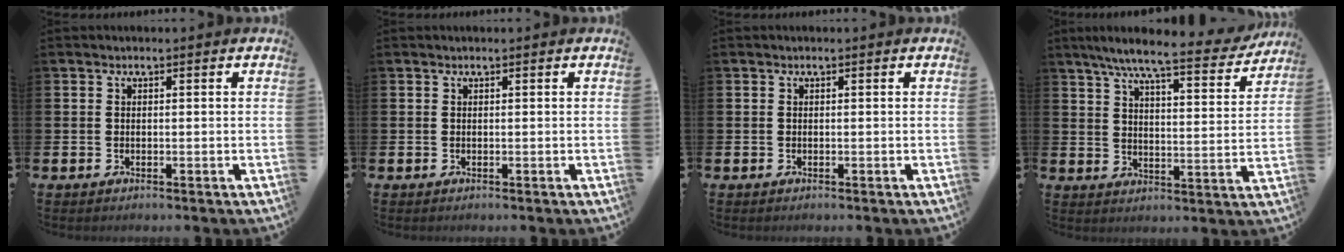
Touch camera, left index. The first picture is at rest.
{"total": 0.0}
{"total": 0.0}
{"total": 8.4, "force": [7.4, 0.4, 4.0], "torque": [-0.084, -0.046, 0.122]}